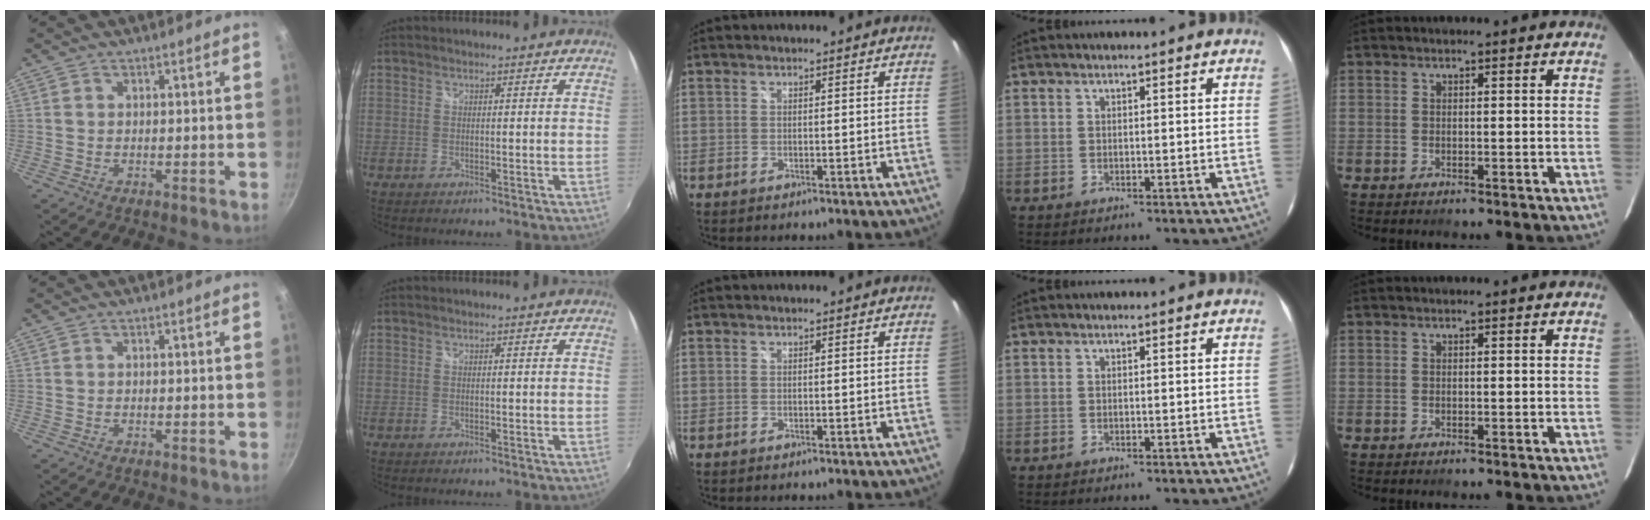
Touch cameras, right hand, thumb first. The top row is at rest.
{}